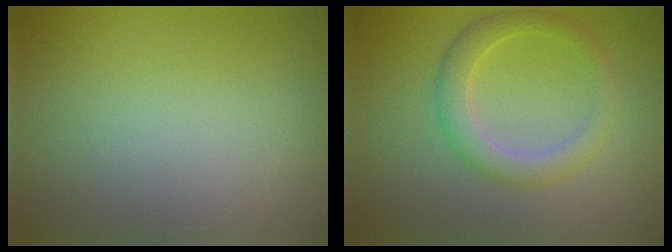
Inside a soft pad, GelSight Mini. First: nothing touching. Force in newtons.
{"total": 3.0, "press": 3.0, "slide": 0.1}